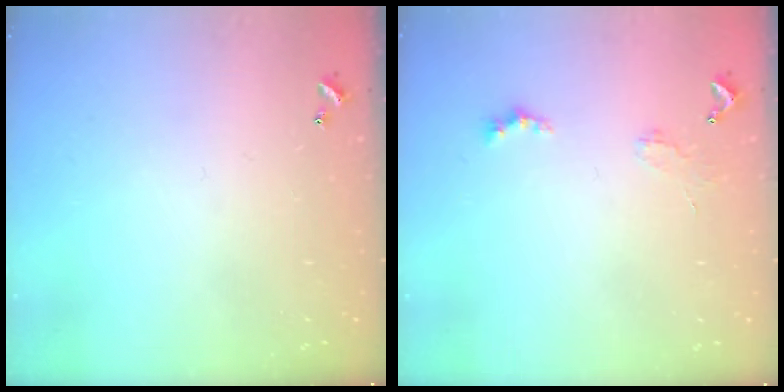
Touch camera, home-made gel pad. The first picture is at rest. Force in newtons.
{"total": 1.9, "press": 1.8, "slide": 0.5}